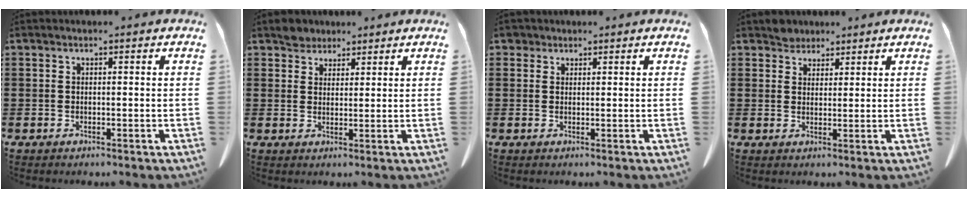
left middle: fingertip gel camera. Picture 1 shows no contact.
{"total": 3.0, "force": [2.6, 1.4, 0.1], "torque": [-0.003, 0.002, 0.050]}
{"total": 2.0, "force": [1.5, 1.2, 0.3], "torque": [-0.012, 0.005, 0.029]}
{"total": 2.7, "force": [2.5, 1.1, 0.1], "torque": [0.000, 0.000, 0.048]}